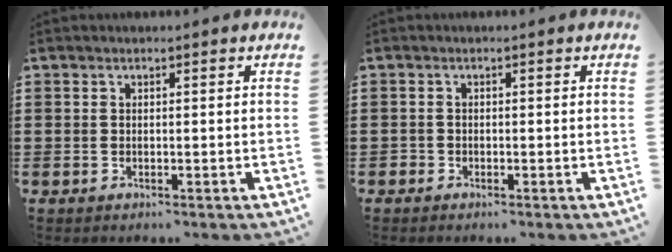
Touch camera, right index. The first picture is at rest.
{"total": 0.8, "force": [-0.6, 0.5, 0.1], "torque": [-0.002, 0.002, -0.014]}